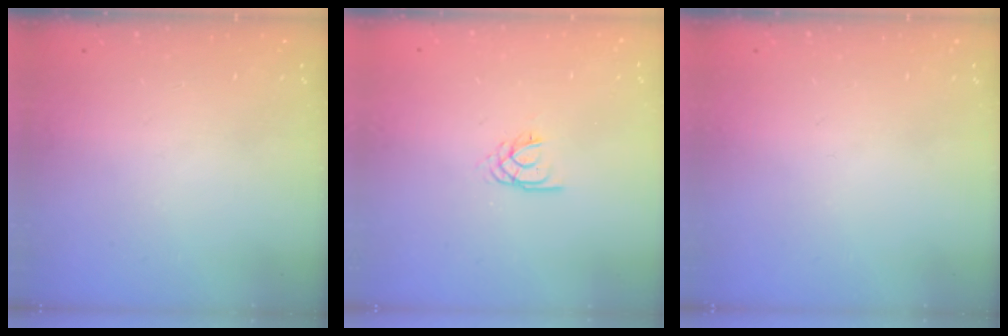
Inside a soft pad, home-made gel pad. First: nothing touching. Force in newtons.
{"total": 2.2, "press": 2.2, "slide": 0.4}
{"total": 0.0}